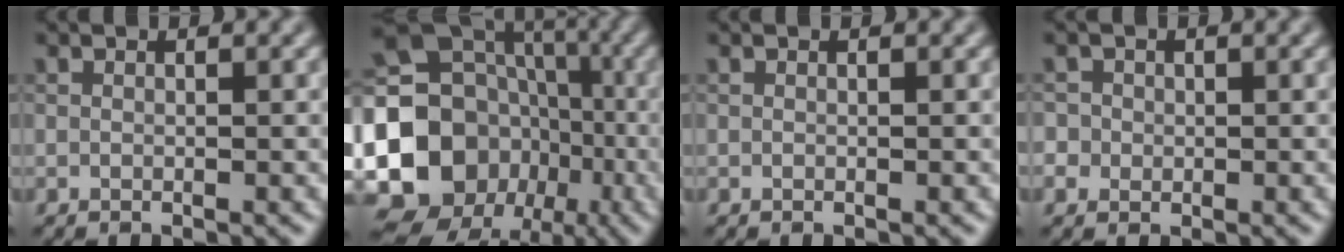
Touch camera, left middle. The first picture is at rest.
{"total": 17.4, "force": [-4.4, 15.1, 7.6], "torque": [-0.161, 0.005, -0.097]}
{"total": 0.0}
{"total": 2.1, "force": [0.3, 2.0, 0.6], "torque": [-0.002, 0.008, 0.001]}